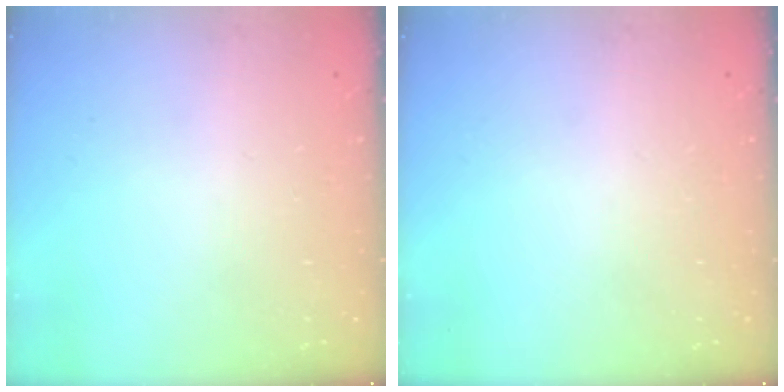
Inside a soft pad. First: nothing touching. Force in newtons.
{"total": 0.0}